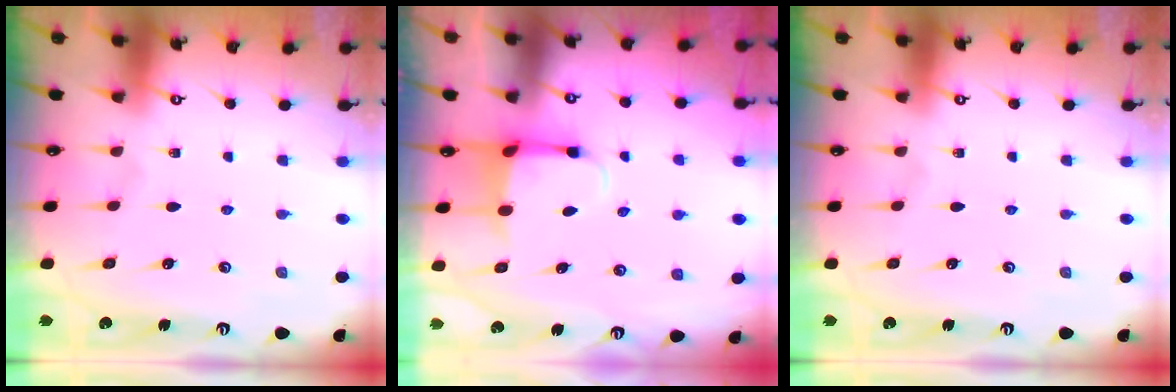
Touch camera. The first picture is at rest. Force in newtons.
{"total": 3.9, "press": 3.8, "slide": 0.9}
{"total": 0.0}